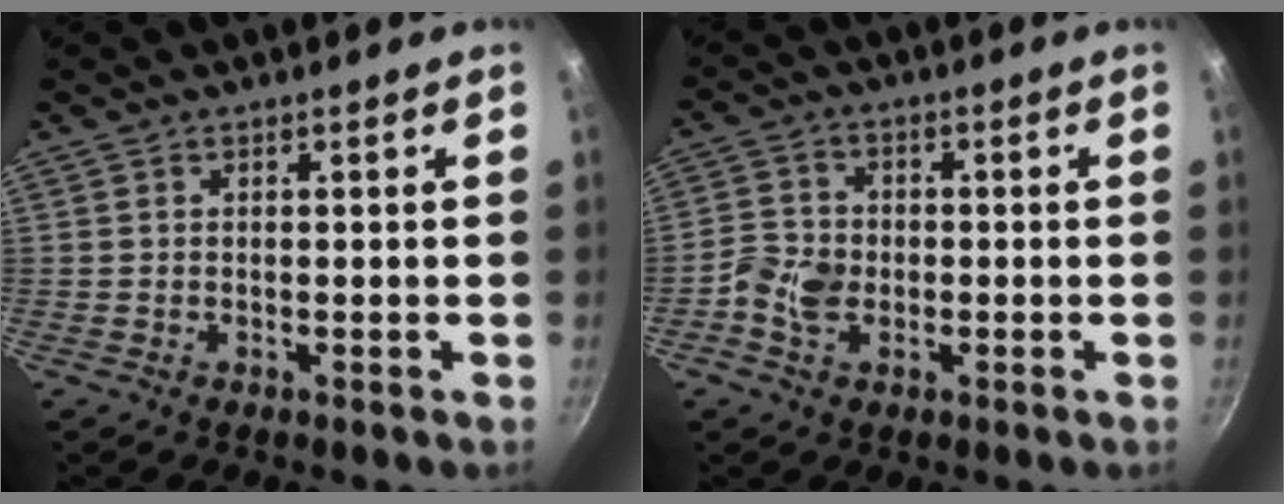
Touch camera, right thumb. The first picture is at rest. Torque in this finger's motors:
{"motor_torque": [0.03, 0.03, 0.10, -0.09, 0.03]}